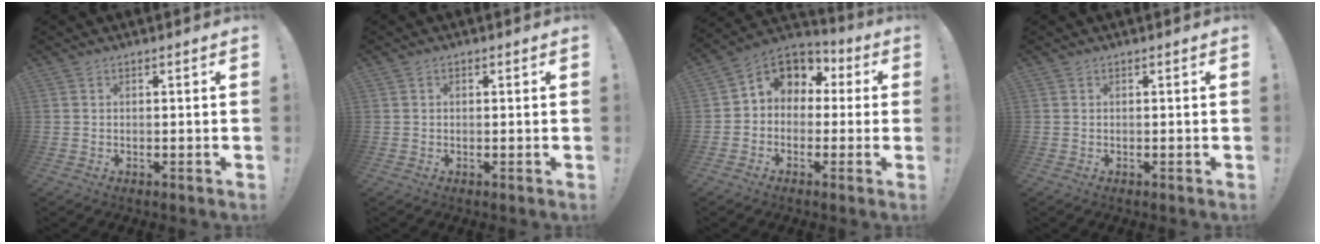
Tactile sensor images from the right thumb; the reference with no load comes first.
{"total": 0.6, "force": [0.0, 0.5, 0.3], "torque": [-0.013, 0.005, 0.001]}
{"total": 7.7, "force": [1.2, 6.8, 3.4], "torque": [-0.058, 0.001, 0.031]}
{"total": 0.0}